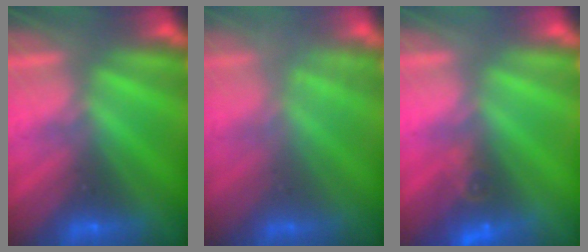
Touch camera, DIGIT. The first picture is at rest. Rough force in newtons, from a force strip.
{"total": 2.2}
{"total": 3.4}